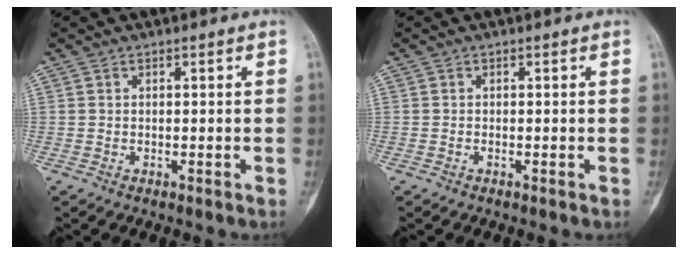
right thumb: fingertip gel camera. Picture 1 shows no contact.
{"total": 0.0}